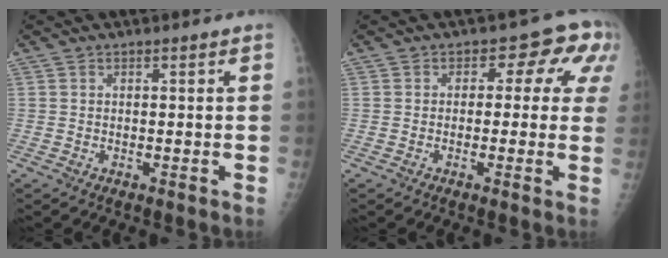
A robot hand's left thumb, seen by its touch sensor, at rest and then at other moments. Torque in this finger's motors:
{"motor_torque": [-0.07, 0.27, -0.28, -0.04, 0.05]}